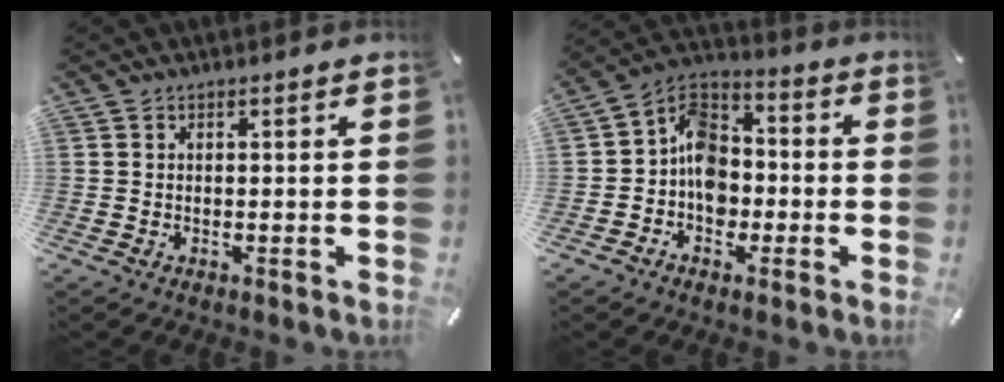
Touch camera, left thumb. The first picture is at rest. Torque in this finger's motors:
{"motor_torque": [-0.08, 1.21, 0.99, 0.16, 0.23]}